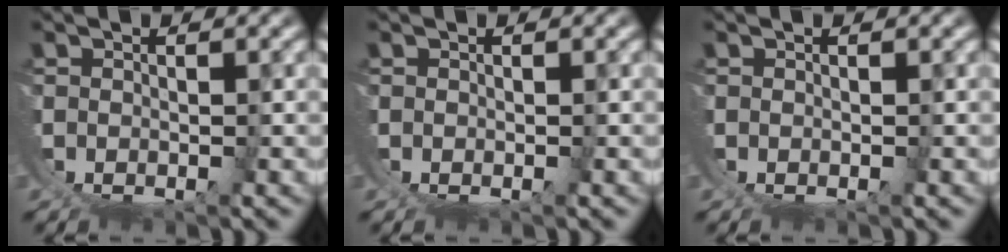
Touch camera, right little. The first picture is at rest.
{"total": 0.0}
{"total": 0.0}